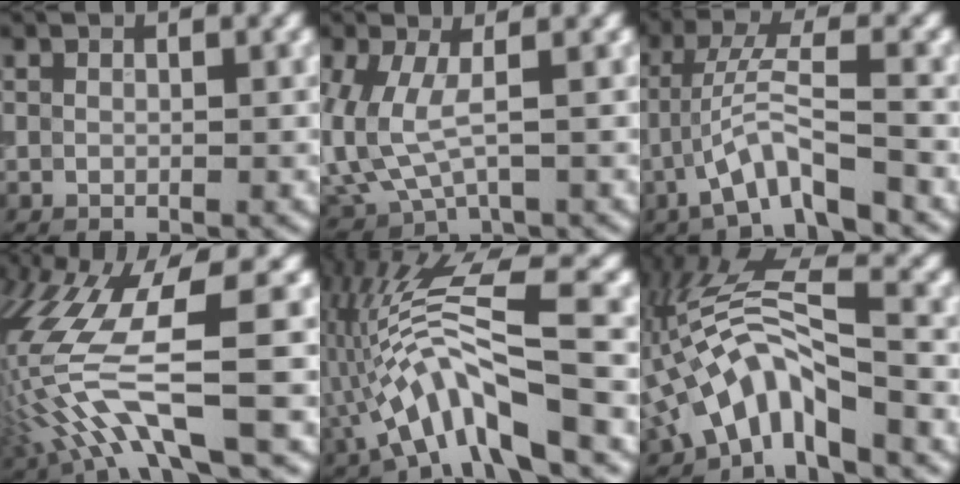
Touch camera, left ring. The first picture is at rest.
{"total": 5.0, "force": [0.2, 2.5, 4.3], "torque": [-0.125, -0.017, 0.011]}
{"total": 5.1, "force": [-2.8, 1.0, 4.2], "torque": [-0.079, 0.013, -0.053]}
{"total": 9.5, "force": [-1.9, 2.4, 9.1], "torque": [-0.199, -0.002, -0.037]}
{"total": 10.1, "force": [-3.1, 2.6, 9.2], "torque": [-0.172, 0.018, -0.057]}
{"total": 8.3, "force": [-2.9, 3.5, 7.0], "torque": [-0.135, 0.017, -0.066]}